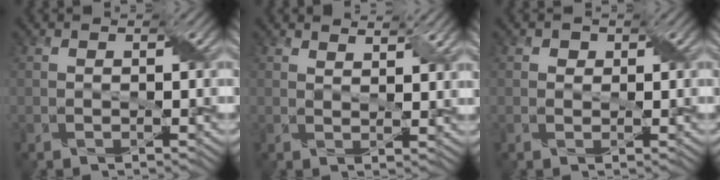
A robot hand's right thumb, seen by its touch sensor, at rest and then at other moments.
{"total": 2.8, "force": [2.4, 0.6, 1.3], "torque": [-0.023, -0.003, 0.042]}
{"total": 1.1, "force": [0.5, 0.9, 0.2], "torque": [-0.005, 0.001, 0.005]}